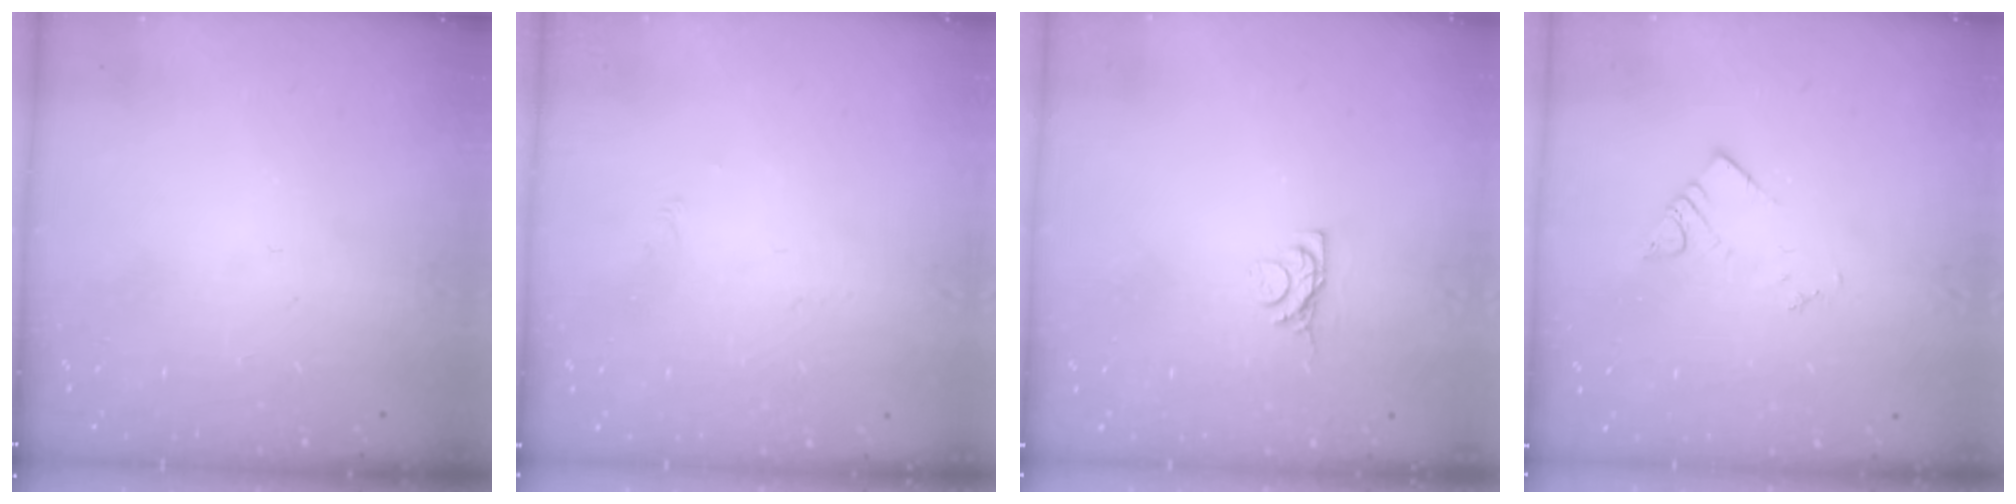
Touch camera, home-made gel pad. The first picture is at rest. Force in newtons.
{"total": 1.7, "press": 1.6, "slide": 0.4}
{"total": 4.6, "press": 4.6, "slide": 0.8}
{"total": 3.6, "press": 3.6, "slide": 0.1}